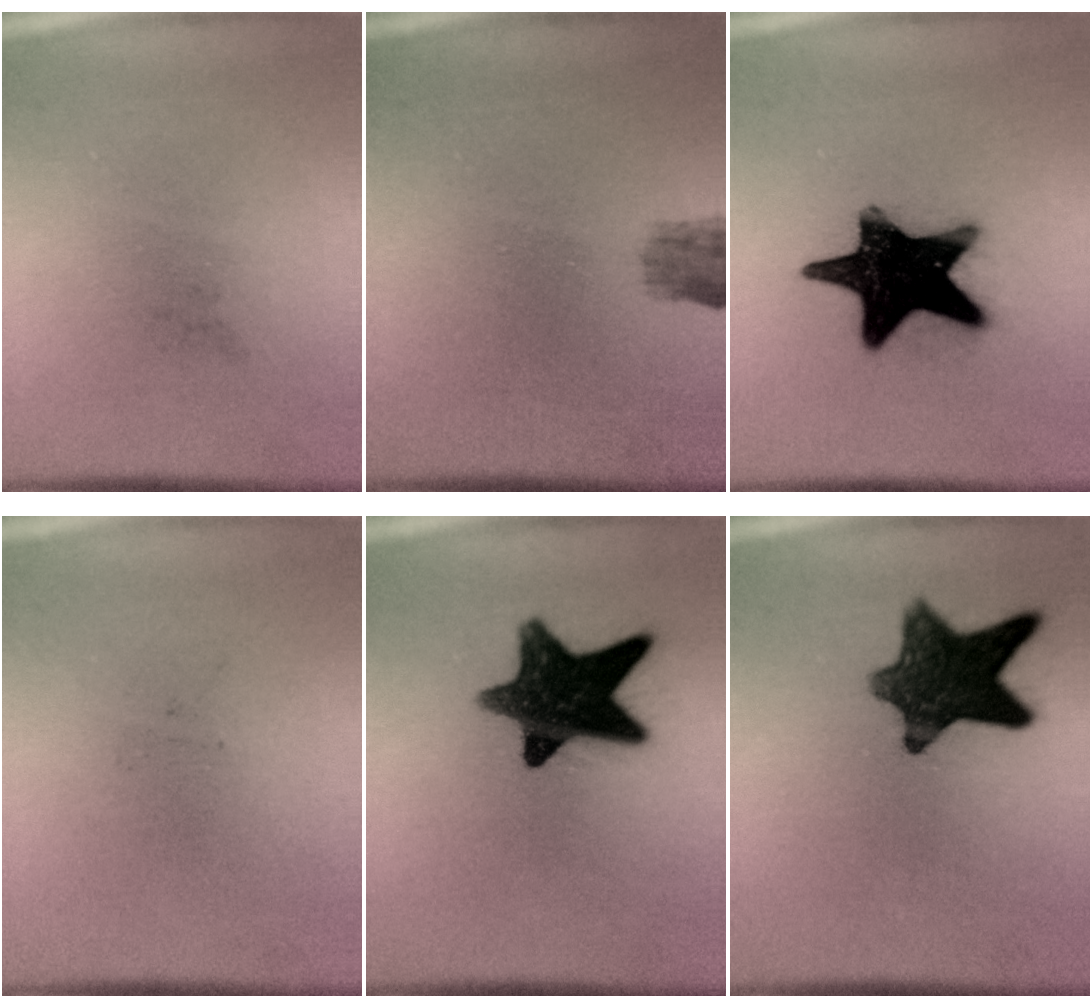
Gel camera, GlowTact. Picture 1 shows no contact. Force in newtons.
{"total": 2.3}
{"total": 19.9}
{"total": 0.0}
{"total": 14.1}
{"total": 11.5}